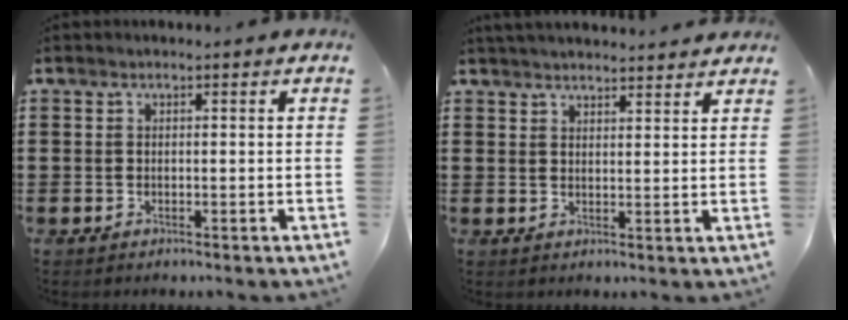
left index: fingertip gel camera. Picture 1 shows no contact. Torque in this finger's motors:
{"motor_torque": [1.74, -0.40, 0.33, 0.10]}